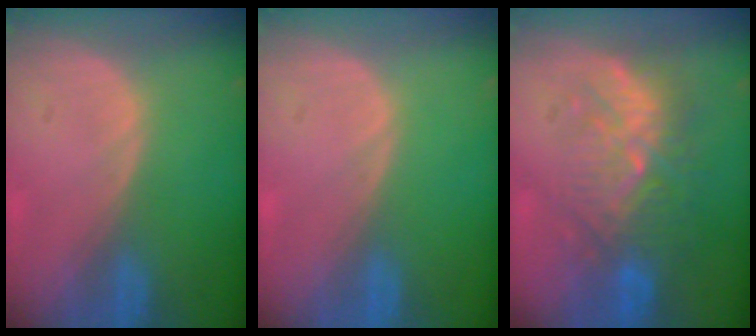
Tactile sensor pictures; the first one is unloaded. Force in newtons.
{"total": 0.0}
{"total": 9.4, "press": 8.9, "slide": 2.8}